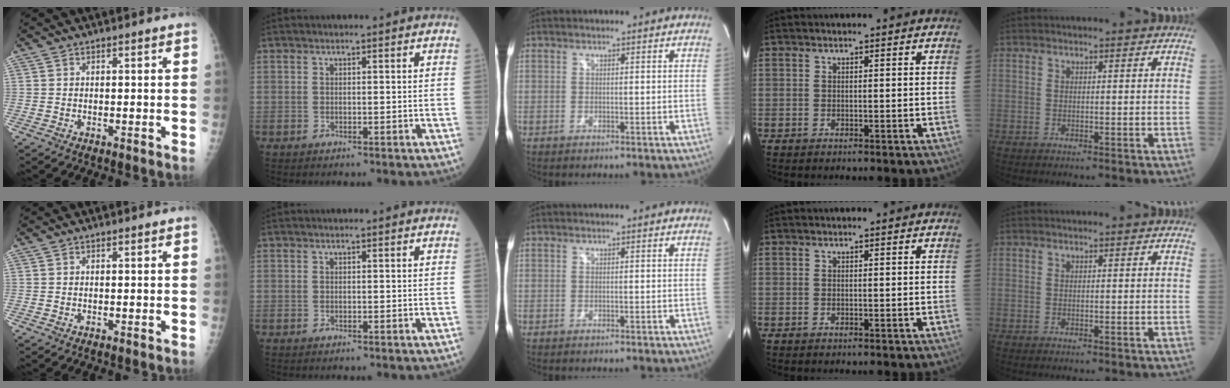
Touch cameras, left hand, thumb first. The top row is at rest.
{}